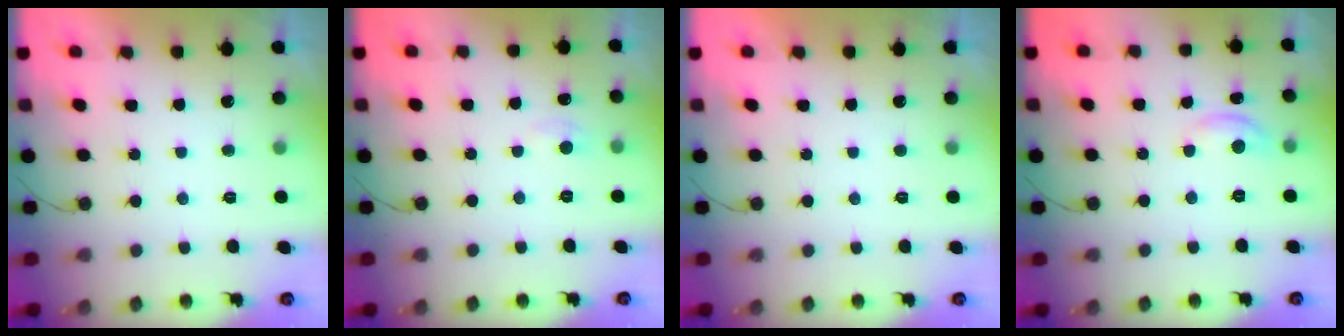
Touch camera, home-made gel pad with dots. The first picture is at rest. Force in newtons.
{"total": 2.5, "press": 2.4, "slide": 0.4}
{"total": 0.0}
{"total": 5.0, "press": 5.0, "slide": 0.2}